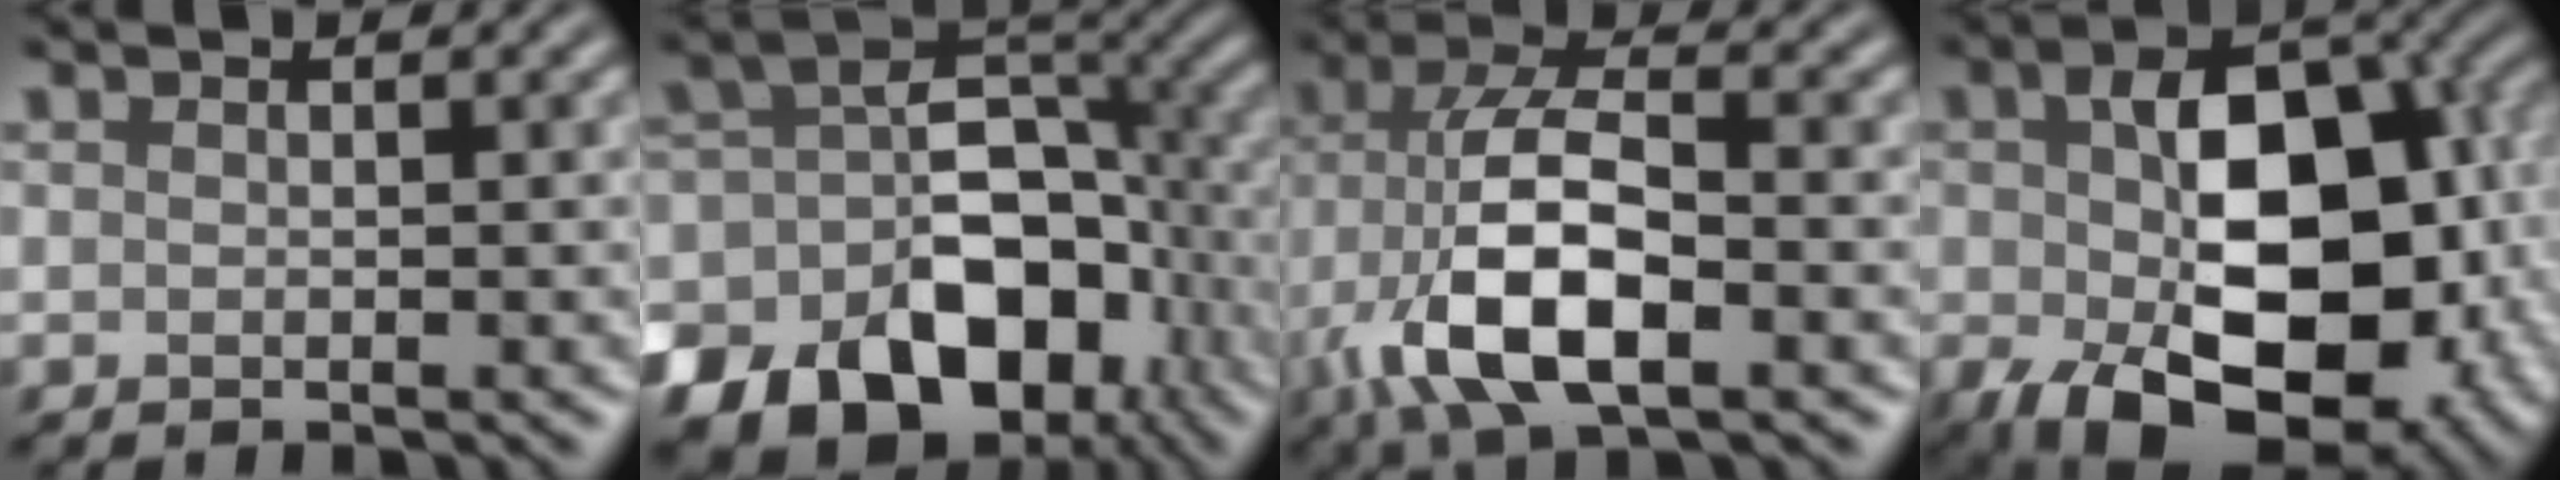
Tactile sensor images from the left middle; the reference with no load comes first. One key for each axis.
{"total": 15.5, "fx": -6.6, "fy": 10.6, "fz": 9.2, "tx": -0.167, "ty": -0.008, "tz": -0.096}
{"total": 9.6, "fx": -3.3, "fy": 4.1, "fz": 8.1, "tx": -0.168, "ty": 0.000, "tz": -0.067}
{"total": 15.6, "fx": -2.5, "fy": 9.7, "fz": 12.0, "tx": -0.182, "ty": -0.030, "tz": -0.032}